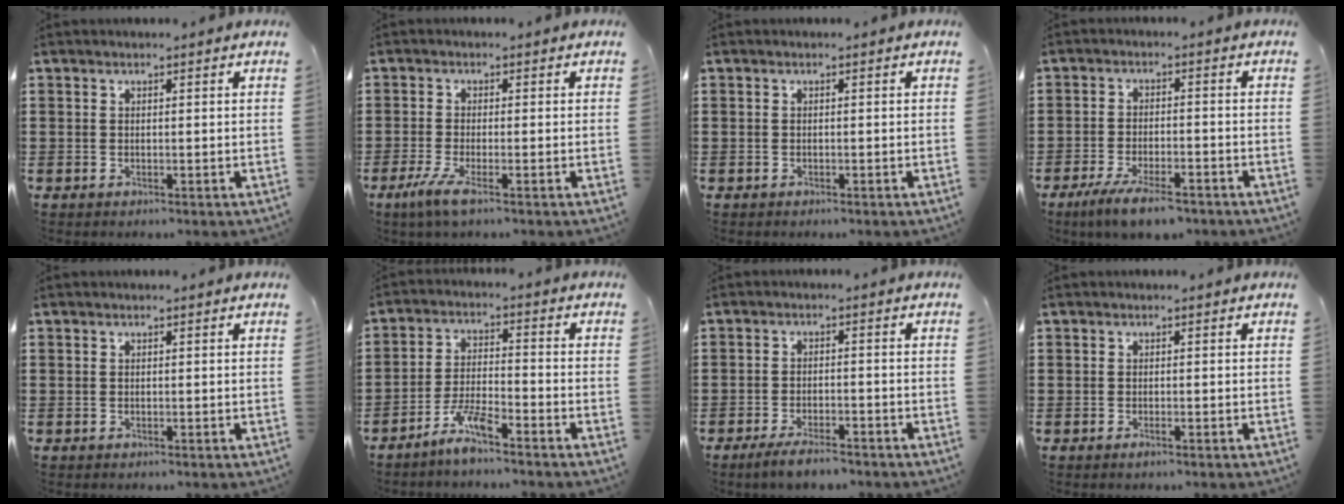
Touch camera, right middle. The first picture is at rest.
{"total": 3.5, "force": [-2.0, 0.5, 2.9], "torque": [-0.070, -0.011, -0.040]}
{"total": 0.6, "force": [-0.5, 0.3, 0.0], "torque": [-0.001, 0.001, -0.012]}
{"total": 6.0, "force": [-4.6, 1.3, 3.5], "torque": [-0.074, -0.006, -0.088]}
{"total": 0.0}
{"total": 5.5, "force": [-4.5, 0.5, 3.2], "torque": [-0.074, -0.003, -0.088]}
{"total": 3.8, "force": [-3.3, 0.7, 1.8], "torque": [-0.036, -0.001, -0.064]}
{"total": 0.7, "force": [-0.4, 0.0, 0.5], "torque": [-0.010, -0.004, -0.007]}